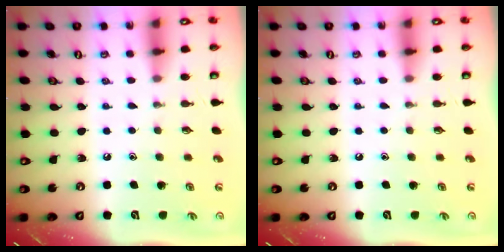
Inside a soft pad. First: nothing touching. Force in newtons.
{"total": 0.0}